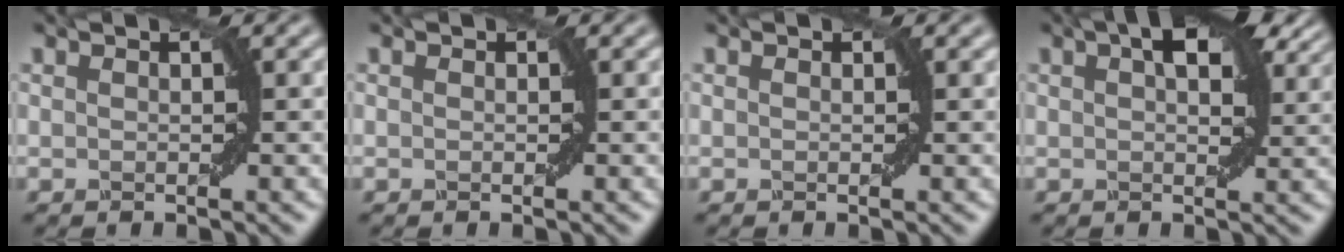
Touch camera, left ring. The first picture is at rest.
{"total": 0.0}
{"total": 0.0}
{"total": 7.2, "force": [3.6, 3.0, 5.5], "torque": [-0.068, 0.023, 0.045]}